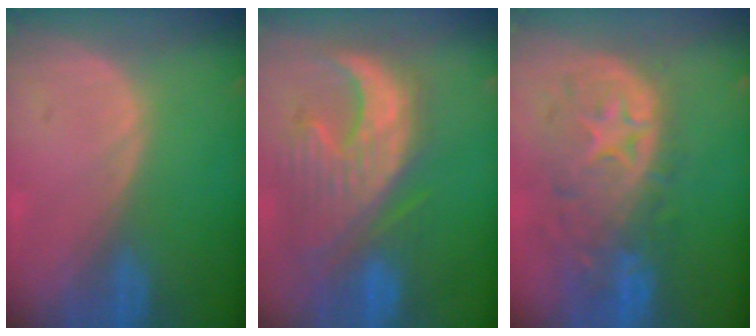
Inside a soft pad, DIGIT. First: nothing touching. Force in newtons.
{"total": 12.6, "press": 11.2, "slide": 5.8}
{"total": 11.4, "press": 9.8, "slide": 5.7}